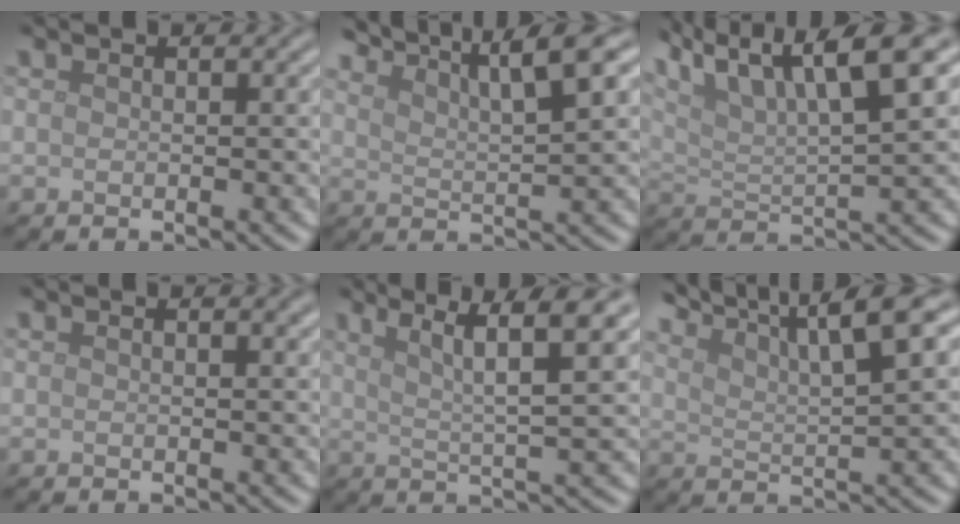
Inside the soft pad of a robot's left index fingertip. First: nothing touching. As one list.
[{"total": 7.3, "force": [5.8, 1.2, 4.2], "torque": [-0.055, 0.018, 0.076]}, {"total": 10.5, "force": [6.3, 3.1, 7.8], "torque": [-0.144, 0.017, 0.110]}, {"total": 0.6, "force": [0.4, 0.1, 0.5], "torque": [-0.005, 0.001, 0.006]}, {"total": 6.1, "force": [3.4, 0.7, 5.0], "torque": [-0.077, 0.008, 0.061]}, {"total": 8.6, "force": [6.5, 1.7, 5.3], "torque": [-0.079, 0.024, 0.085]}]